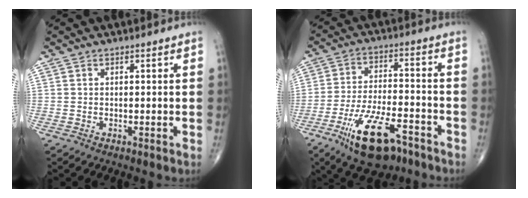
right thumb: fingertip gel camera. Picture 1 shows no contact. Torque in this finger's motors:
{"motor_torque": [4.24, 0.77, 1.23, -1.10, 0.45]}